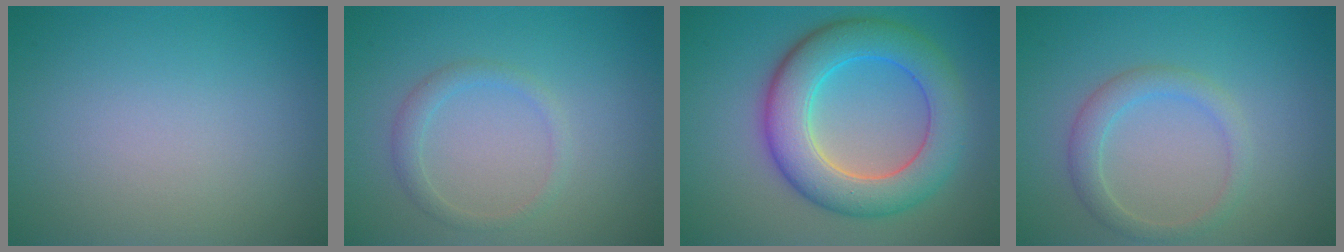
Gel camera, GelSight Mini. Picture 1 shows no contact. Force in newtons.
{"total": 1.5, "press": 1.5, "slide": 0.1}
{"total": 7.9, "press": 7.9, "slide": 0.1}
{"total": 2.4, "press": 2.4, "slide": 0.1}